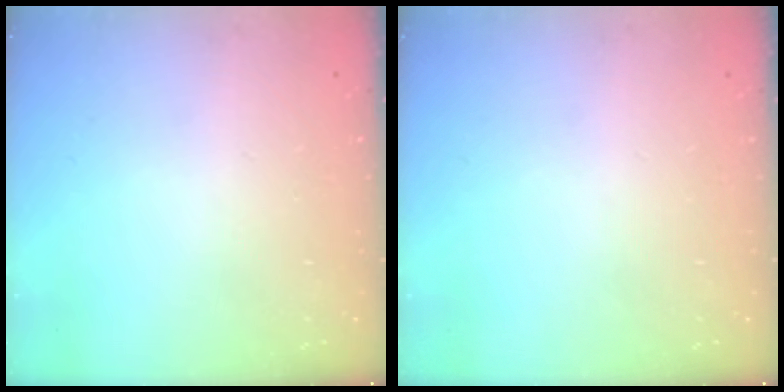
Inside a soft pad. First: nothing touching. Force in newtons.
{"total": 0.0}